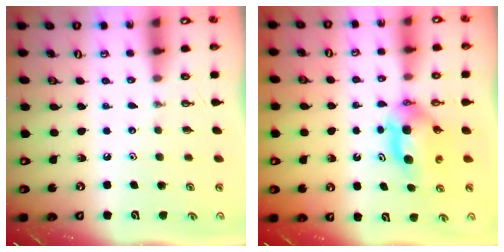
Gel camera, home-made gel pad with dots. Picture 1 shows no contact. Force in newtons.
{"total": 6.4, "press": 4.9, "slide": 4.1}